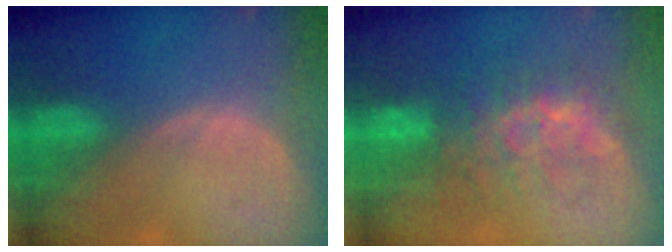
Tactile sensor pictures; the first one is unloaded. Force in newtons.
{"total": 7.7, "press": 7.5, "slide": 1.6}